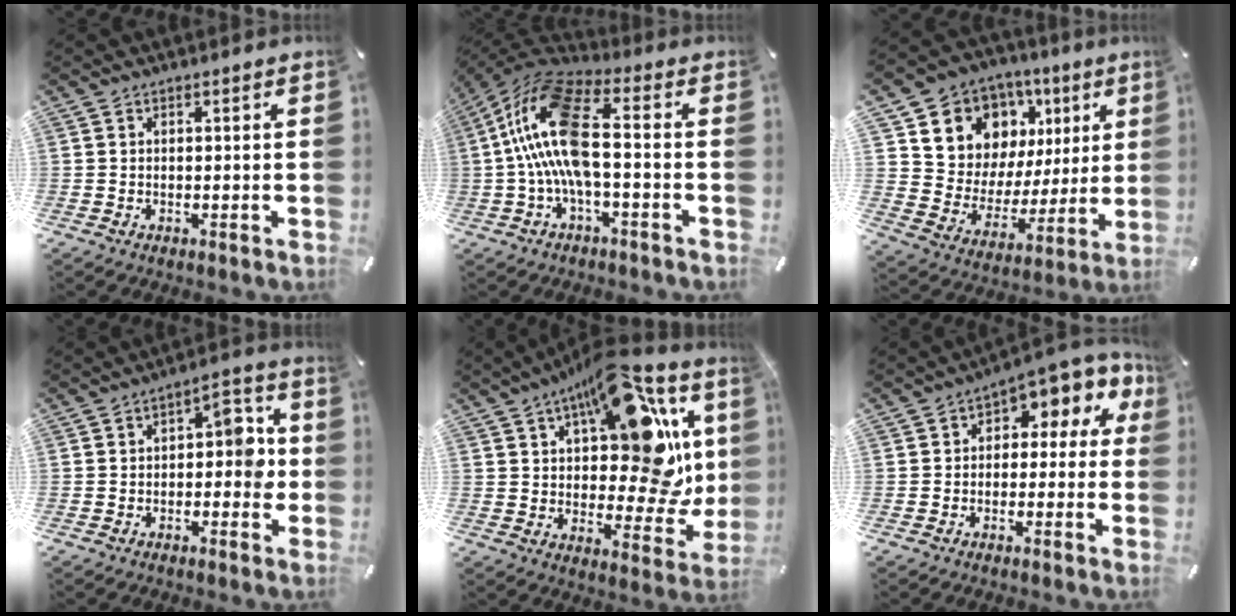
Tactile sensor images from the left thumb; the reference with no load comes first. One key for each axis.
{"total": 15.8, "fx": -0.9, "fy": 6.2, "fz": 14.6, "tx": -0.308, "ty": -0.001, "tz": -0.020}
{"total": 11.5, "fx": 5.9, "fy": 9.7, "fz": 1.4, "tx": -0.033, "ty": -0.067, "tz": 0.119}
{"total": 7.6, "fx": -0.8, "fy": 4.4, "fz": 6.1, "tx": -0.072, "ty": 0.008, "tz": -0.024}
{"total": 23.8, "fx": 8.8, "fy": 12.0, "fz": 18.5, "tx": -0.272, "ty": -0.060, "tz": 0.141}
{"total": 5.7, "fx": 2.3, "fy": 3.5, "fz": 3.8, "tx": -0.053, "ty": -0.024, "tz": 0.035}